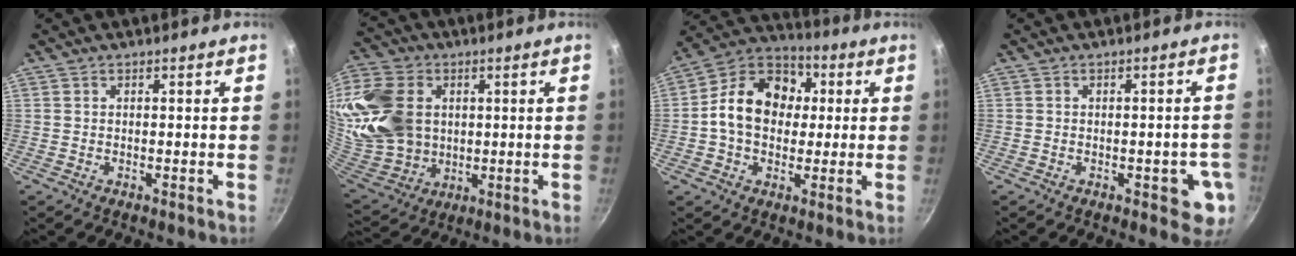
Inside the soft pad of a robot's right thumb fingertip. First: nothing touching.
{"total": 19.1, "force": [3.2, 14.7, 11.9], "torque": [-0.229, -0.008, 0.073]}
{"total": 15.4, "force": [1.2, 11.9, 9.6], "torque": [-0.126, 0.028, 0.000]}
{"total": 6.2, "force": [-1.7, 3.0, 5.1], "torque": [-0.031, 0.004, -0.021]}